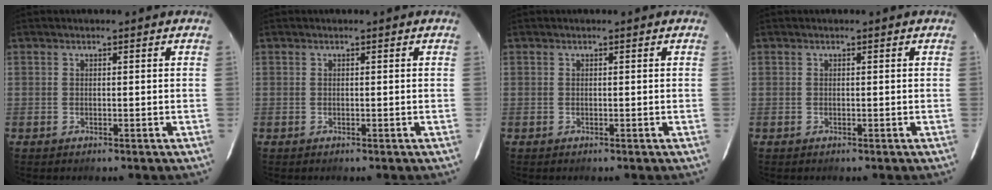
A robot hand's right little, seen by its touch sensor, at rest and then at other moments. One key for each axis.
{"total": 0.0}
{"total": 0.0}
{"total": 0.0}